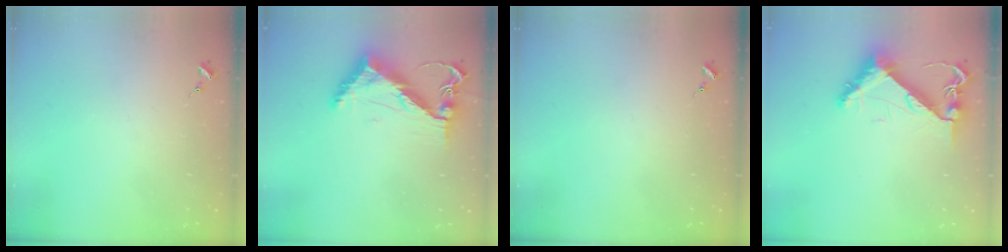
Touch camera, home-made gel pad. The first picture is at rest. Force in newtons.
{"total": 10.7, "press": 10.6, "slide": 1.3}
{"total": 0.0}
{"total": 8.3, "press": 8.2, "slide": 1.0}